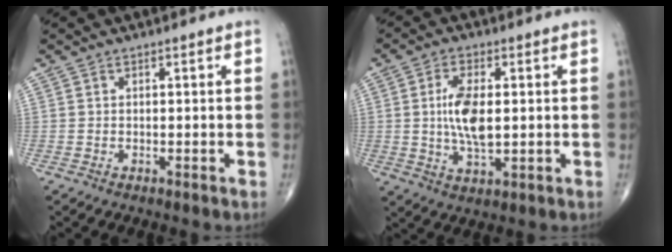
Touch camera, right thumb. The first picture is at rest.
{"total": 8.8, "force": [0.6, 3.9, 7.8], "torque": [-0.152, -0.007, 0.011]}